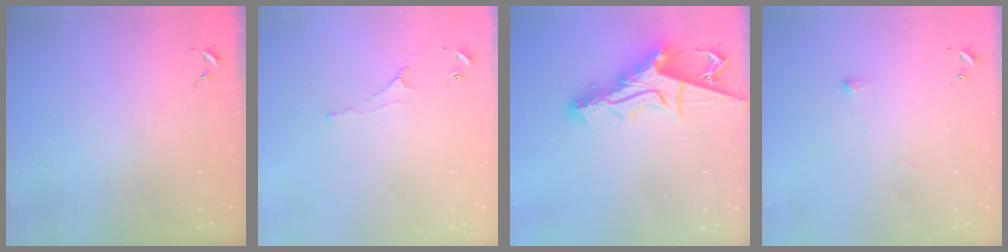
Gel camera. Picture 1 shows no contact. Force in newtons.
{"total": 2.2, "press": 2.1, "slide": 0.4}
{"total": 15.4, "press": 15.4, "slide": 1.5}
{"total": 2.8, "press": 2.7, "slide": 0.5}